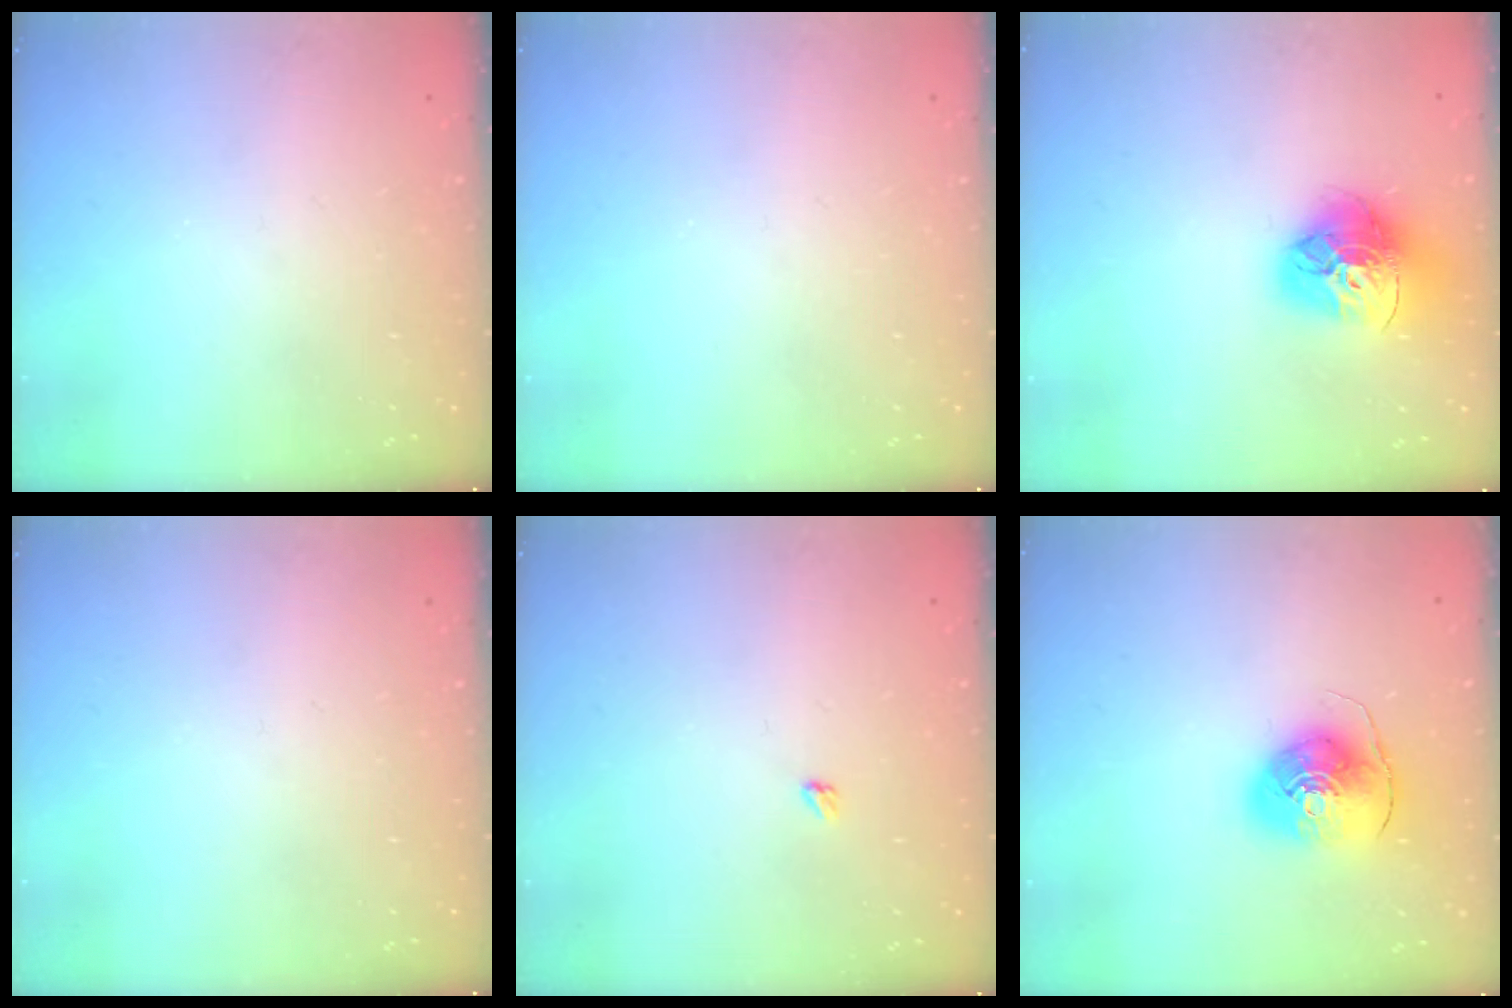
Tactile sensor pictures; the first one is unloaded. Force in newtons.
{"total": 0.0}
{"total": 18.0, "press": 17.9, "slide": 1.8}
{"total": 0.0}
{"total": 2.4, "press": 2.4, "slide": 0.4}
{"total": 10.2, "press": 10.1, "slide": 1.5}